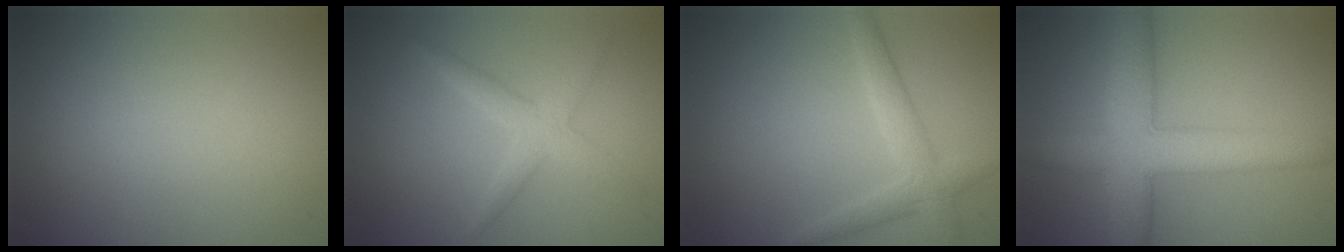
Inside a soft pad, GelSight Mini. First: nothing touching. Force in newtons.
{"total": 2.4, "press": 2.4, "slide": 0.0}
{"total": 2.8, "press": 2.8, "slide": 0.2}
{"total": 6.8, "press": 6.8, "slide": 0.2}